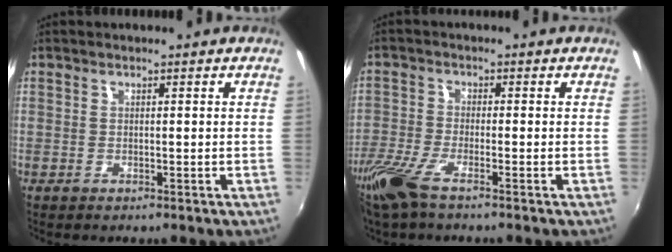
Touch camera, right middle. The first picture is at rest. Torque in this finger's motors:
{"motor_torque": [1.15, -0.97, 0.49, 0.15]}